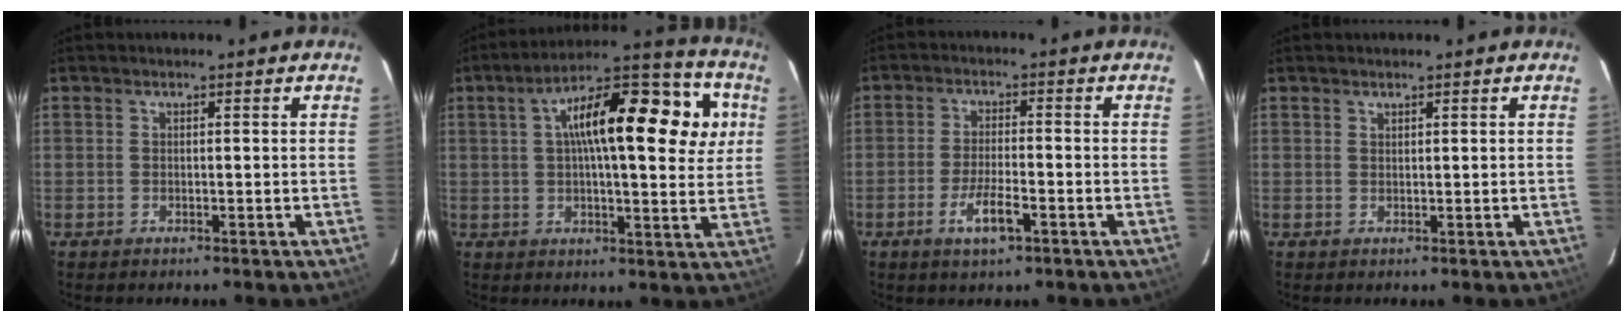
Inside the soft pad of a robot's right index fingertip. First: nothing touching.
{"total": 20.8, "force": [5.8, 7.1, 18.7], "torque": [-0.297, 0.038, 0.073]}
{"total": 5.8, "force": [-3.0, 1.3, 4.8], "torque": [-0.101, -0.007, -0.053]}
{"total": 0.6, "force": [0.6, 0.1, 0.0], "torque": [0.000, 0.001, 0.012]}